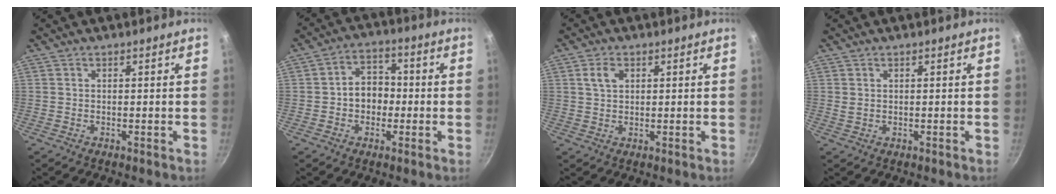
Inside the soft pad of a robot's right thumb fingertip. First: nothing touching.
{"total": 7.2, "force": [-0.7, 5.6, 4.4], "torque": [-0.037, 0.023, -0.023]}
{"total": 3.3, "force": [1.2, 2.2, 2.2], "torque": [-0.038, 0.001, 0.026]}
{"total": 1.2, "force": [0.3, 0.9, 0.7], "torque": [-0.013, -0.004, 0.012]}